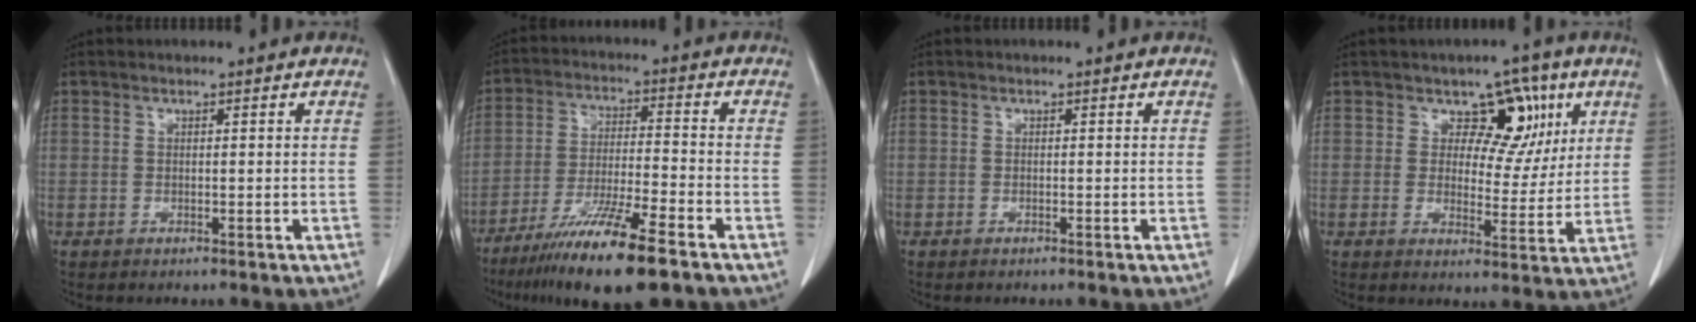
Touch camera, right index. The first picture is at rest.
{"total": 13.4, "force": [-8.8, 0.5, 10.1], "torque": [-0.189, -0.037, -0.156]}
{"total": 0.0}
{"total": 7.3, "force": [3.4, 5.1, 4.0], "torque": [-0.030, 0.007, 0.047]}